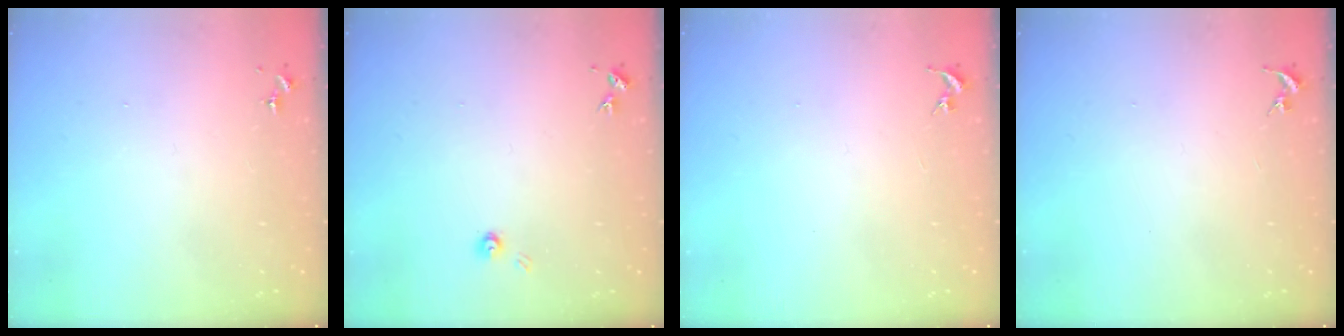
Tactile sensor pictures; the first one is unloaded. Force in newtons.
{"total": 3.3, "press": 3.3, "slide": 0.3}
{"total": 0.0}
{"total": 0.0}